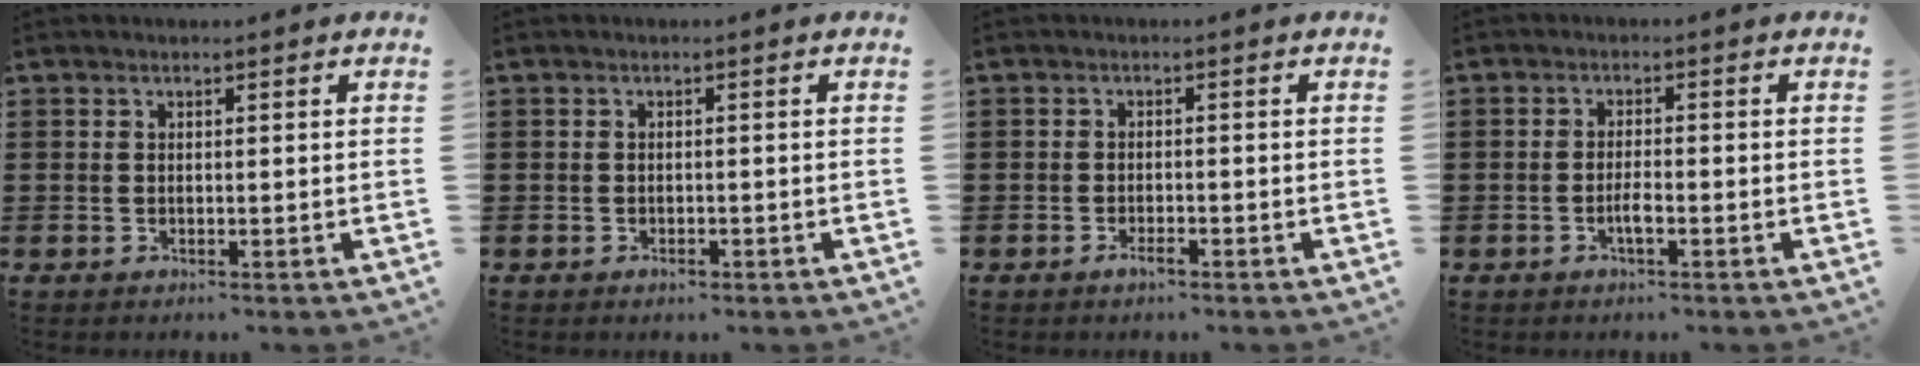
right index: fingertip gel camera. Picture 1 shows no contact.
{"total": 0.8, "force": [-0.6, 0.4, 0.4], "torque": [-0.010, -0.003, -0.010]}
{"total": 1.7, "force": [-1.1, 0.5, 1.2], "torque": [-0.022, -0.002, -0.020]}
{"total": 2.4, "force": [-1.0, 0.5, 2.2], "torque": [-0.047, 0.000, -0.021]}